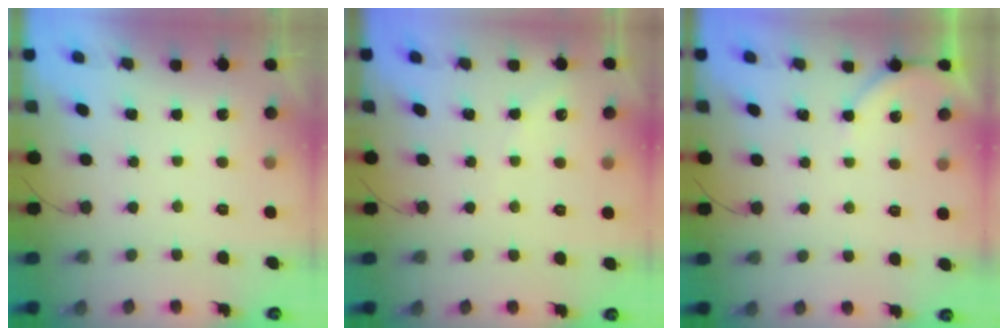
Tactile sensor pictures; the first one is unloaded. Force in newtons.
{"total": 2.7, "press": 2.7, "slide": 0.5}
{"total": 3.7, "press": 3.7, "slide": 0.6}